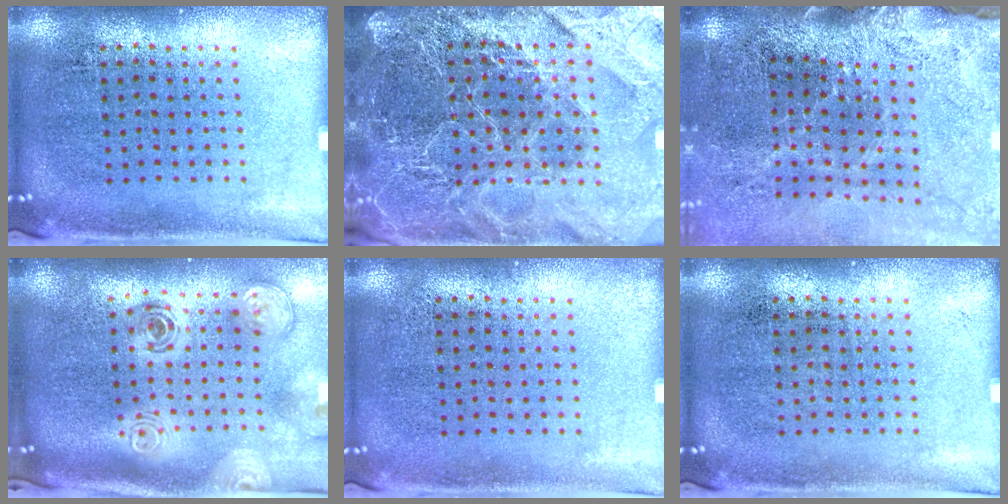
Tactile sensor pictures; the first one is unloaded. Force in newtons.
{"total": 5.9, "press": 5.1, "slide": 2.9}
{"total": 3.9, "press": 3.1, "slide": 2.4}
{"total": 3.0, "press": 2.1, "slide": 2.1}
{"total": 0.0}
{"total": 0.0}